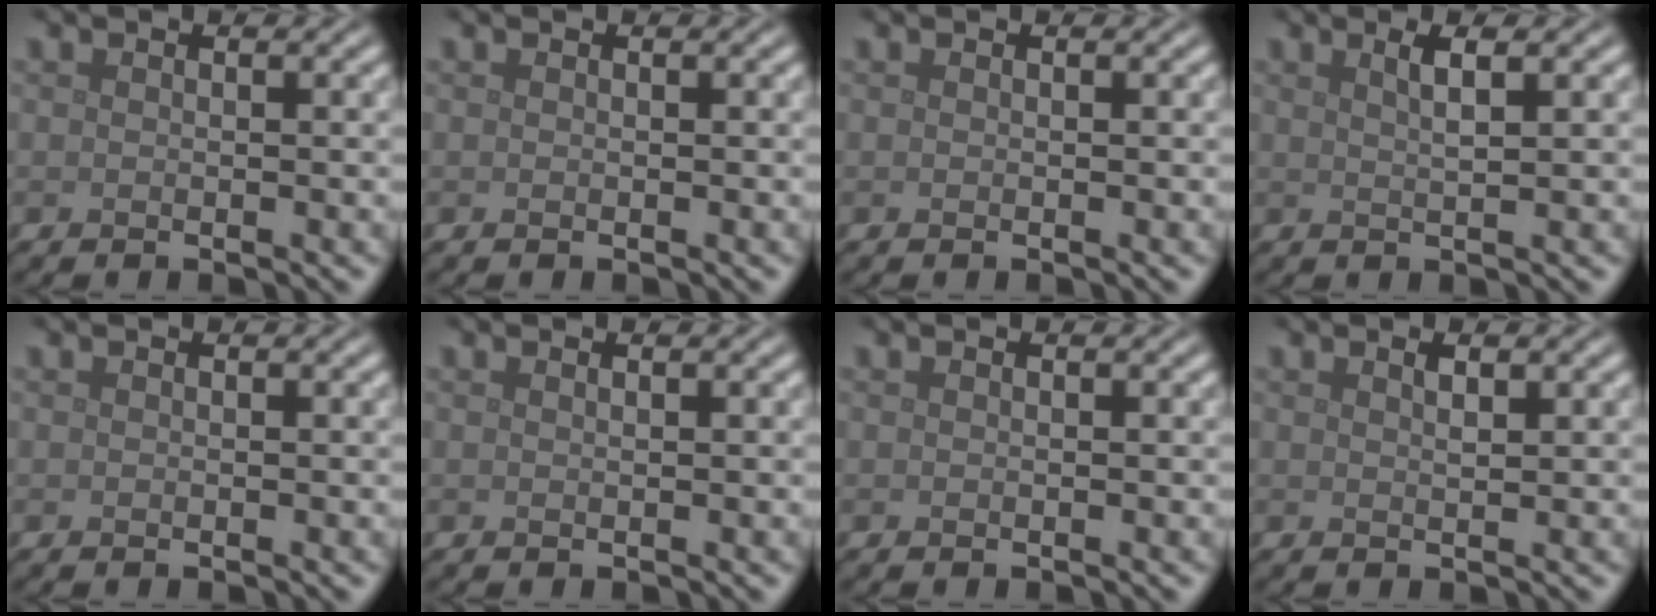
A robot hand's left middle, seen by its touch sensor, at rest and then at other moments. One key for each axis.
{"total": 0.0}
{"total": 0.0}
{"total": 2.1, "fx": 1.0, "fy": 0.6, "fz": 1.7, "tx": -0.021, "ty": 0.005, "tz": 0.011}
{"total": 0.0}
{"total": 0.0}
{"total": 0.0}
{"total": 1.0, "fx": 0.7, "fy": 0.2, "fz": 0.7, "tx": -0.011, "ty": 0.000, "tz": 0.010}